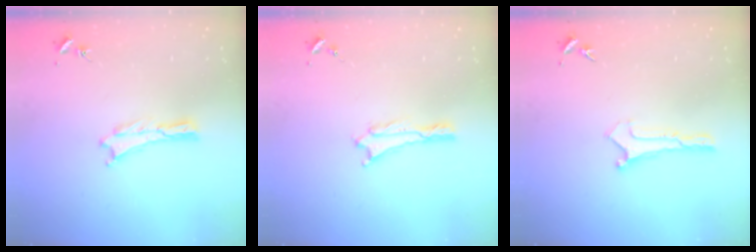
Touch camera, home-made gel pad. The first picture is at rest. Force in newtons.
{"total": 0.0}
{"total": 0.0}